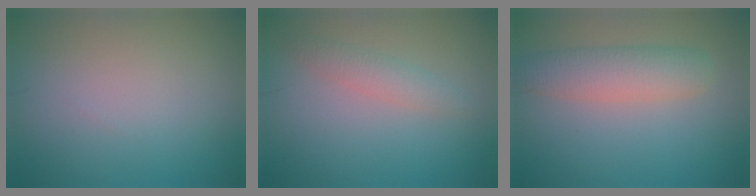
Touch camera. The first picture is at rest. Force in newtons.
{"total": 1.8, "press": 1.8, "slide": 0.0}
{"total": 3.2, "press": 3.2, "slide": 0.3}